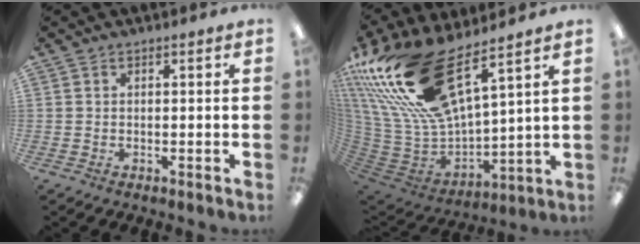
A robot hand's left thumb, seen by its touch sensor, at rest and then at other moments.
{"total": 26.8, "force": [17.8, 10.4, 17.1], "torque": [-0.330, -0.112, 0.322]}